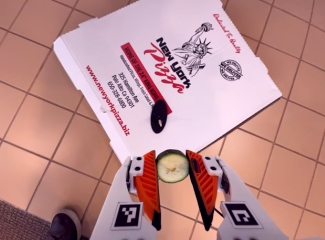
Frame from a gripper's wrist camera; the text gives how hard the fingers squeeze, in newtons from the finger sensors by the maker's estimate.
{"total": 7.9, "left": 7.8, "right": 8.0}